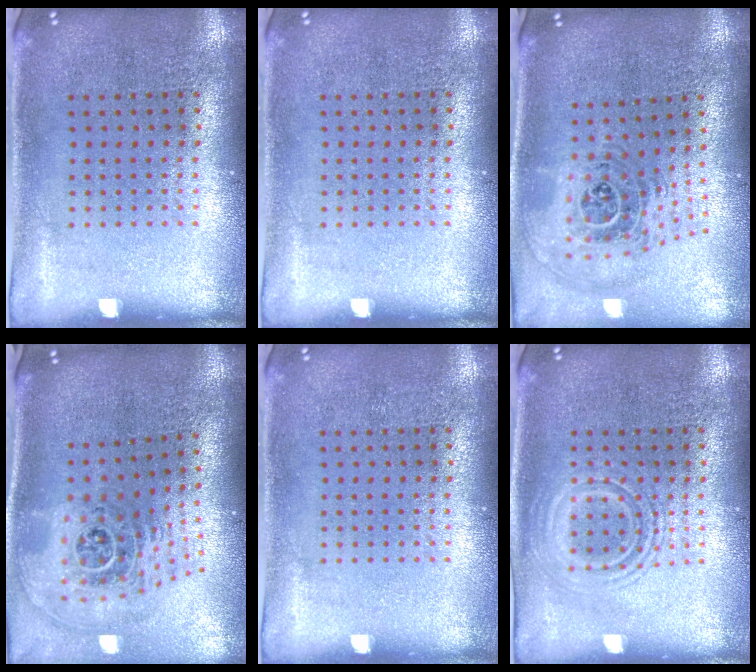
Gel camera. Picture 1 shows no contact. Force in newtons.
{"total": 0.0}
{"total": 1.7, "press": 1.4, "slide": 0.9}
{"total": 2.5, "press": 1.7, "slide": 1.8}
{"total": 0.0}
{"total": 1.4, "press": 1.4, "slide": 0.2}